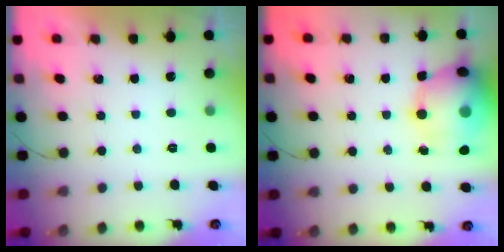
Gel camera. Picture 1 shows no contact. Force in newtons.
{"total": 17.6, "press": 17.3, "slide": 2.7}